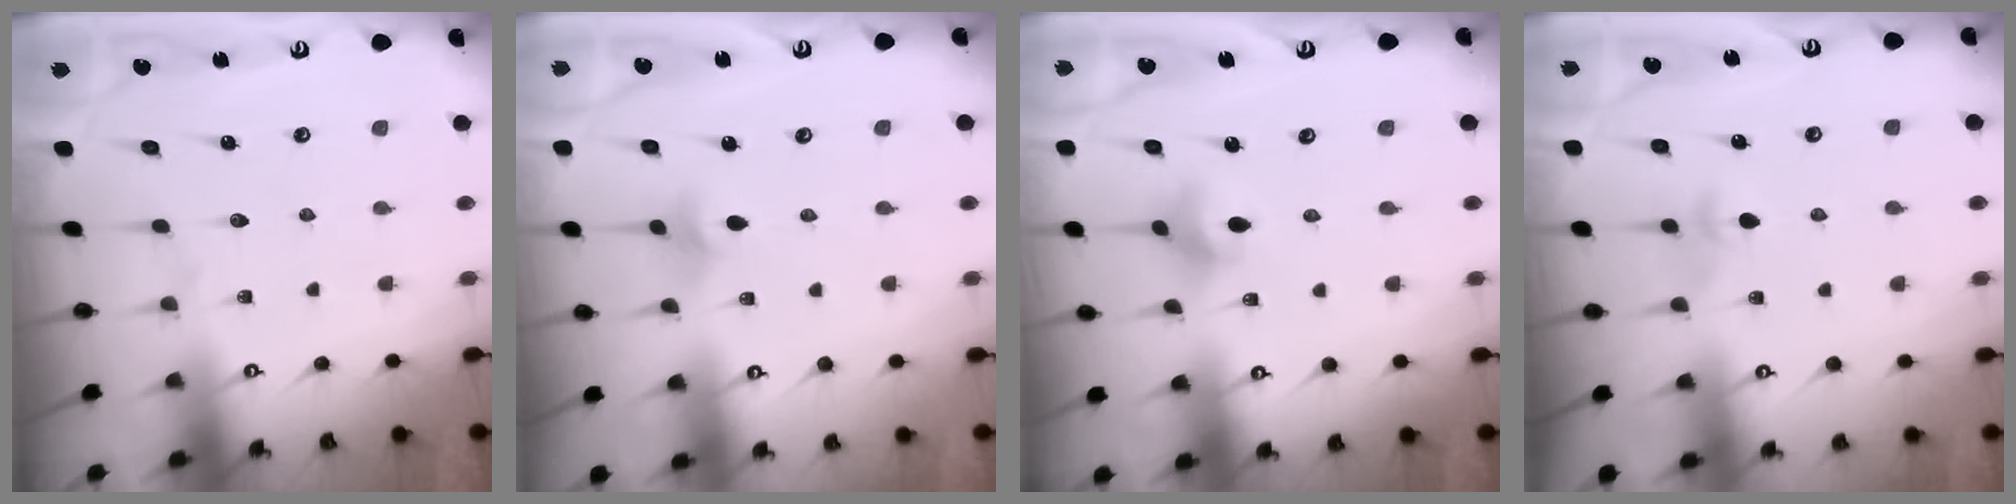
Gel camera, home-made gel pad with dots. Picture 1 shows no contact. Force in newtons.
{"total": 3.1, "press": 3.0, "slide": 0.7}
{"total": 3.5, "press": 3.5, "slide": 0.2}
{"total": 3.9, "press": 3.8, "slide": 0.7}